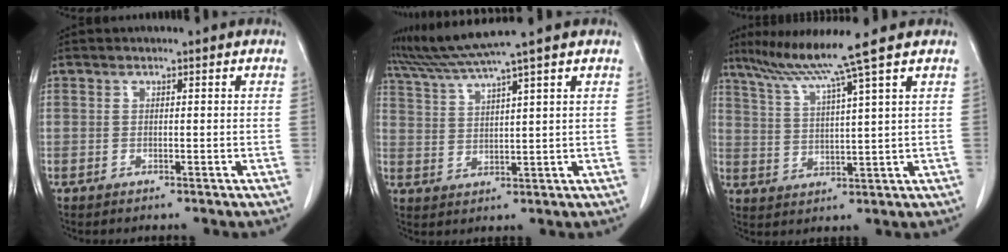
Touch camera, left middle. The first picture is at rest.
{"total": 6.8, "force": [5.9, -2.2, 2.7], "torque": [-0.061, 0.004, 0.117]}
{"total": 9.0, "force": [6.7, -2.3, 5.5], "torque": [-0.098, 0.005, 0.120]}